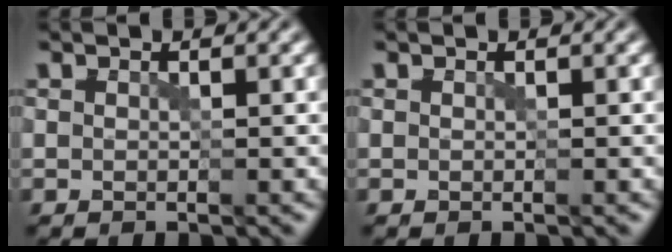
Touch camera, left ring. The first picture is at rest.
{"total": 0.0}